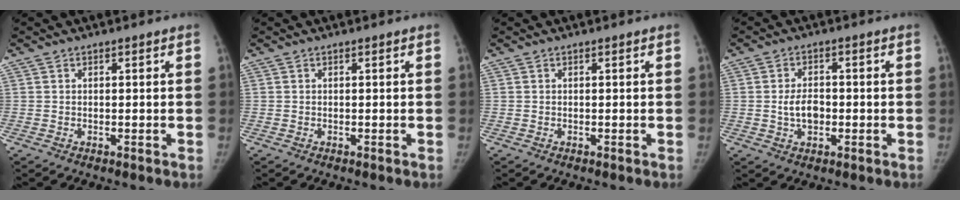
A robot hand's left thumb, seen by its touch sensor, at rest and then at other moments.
{"total": 0.0}
{"total": 0.0}
{"total": 4.7, "force": [-0.7, 3.1, 3.5], "torque": [-0.055, 0.009, -0.012]}